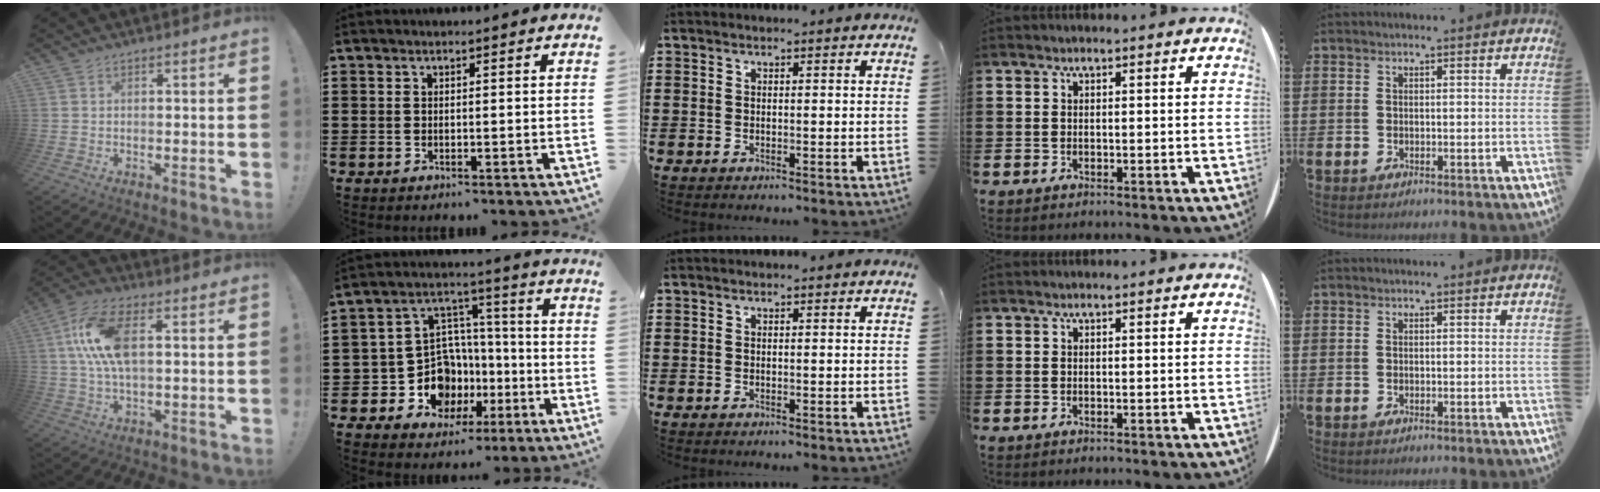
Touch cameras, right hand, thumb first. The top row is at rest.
{"thumb": {"total": 13.9, "force": [2.4, 6.7, 11.9], "torque": [-0.239, 0.000, 0.043]}, "index": {"total": 11.1, "force": [-3.1, 9.4, 5.1], "torque": [-0.145, -0.001, -0.043]}}